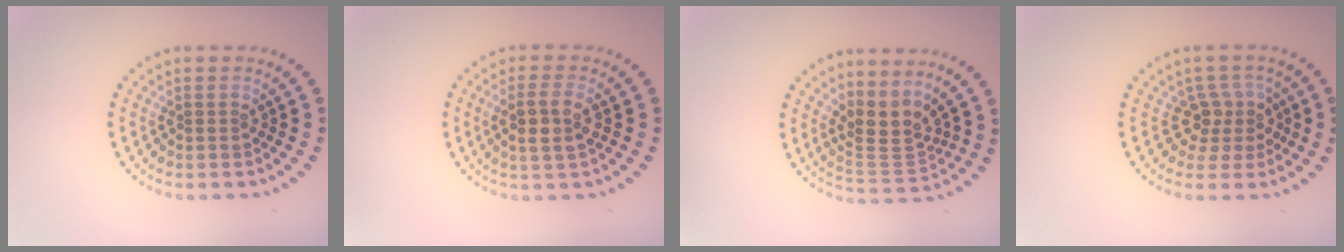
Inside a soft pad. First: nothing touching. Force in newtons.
{"total": 2.6, "press": 2.4, "slide": 0.9}
{"total": 3.4, "press": 2.4, "slide": 2.4}
{"total": 2.8, "press": 2.0, "slide": 1.8}